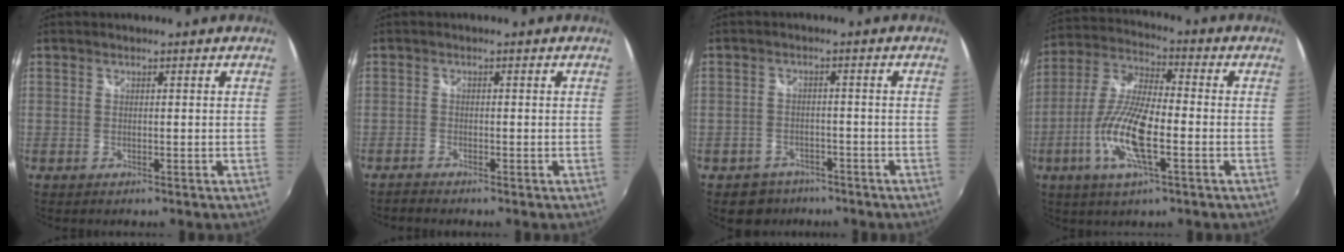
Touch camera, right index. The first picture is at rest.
{"total": 1.3, "force": [-1.3, 0.0, 0.1], "torque": [-0.010, -0.005, -0.028]}
{"total": 5.4, "force": [-3.9, 3.6, 0.4], "torque": [-0.029, 0.014, -0.062]}
{"total": 13.3, "force": [-4.2, 3.4, 12.2], "torque": [-0.256, -0.006, -0.085]}